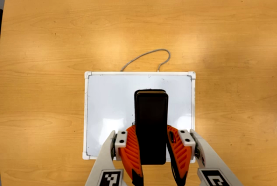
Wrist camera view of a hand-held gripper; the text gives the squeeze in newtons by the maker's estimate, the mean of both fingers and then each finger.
{"total": 8.2, "left": 6.5, "right": 10.0}